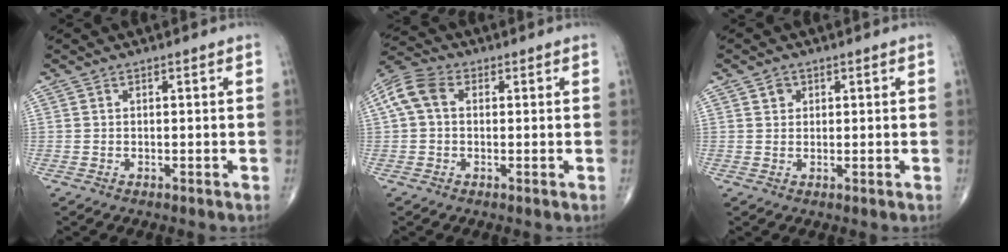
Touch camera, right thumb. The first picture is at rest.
{"total": 7.0, "force": [1.1, 5.0, 4.8], "torque": [-0.105, 0.026, 0.015]}
{"total": 1.7, "force": [0.8, 1.4, 0.6], "torque": [0.002, -0.003, 0.010]}